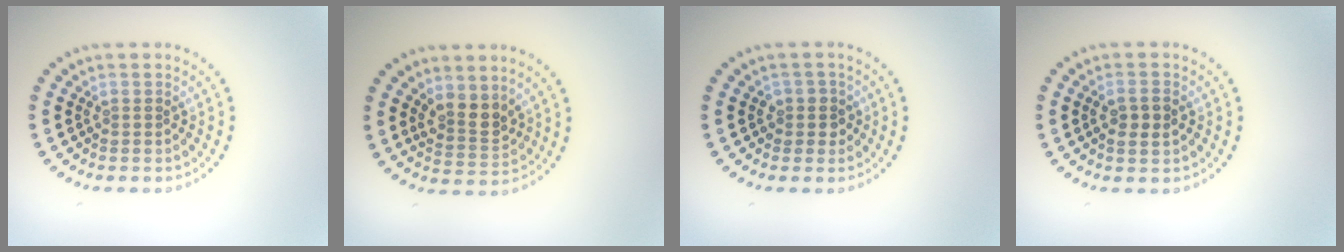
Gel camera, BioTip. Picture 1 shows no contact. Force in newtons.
{"total": 2.6, "press": 2.4, "slide": 1.2}
{"total": 1.7, "press": 1.5, "slide": 0.9}
{"total": 2.2, "press": 2.1, "slide": 0.3}